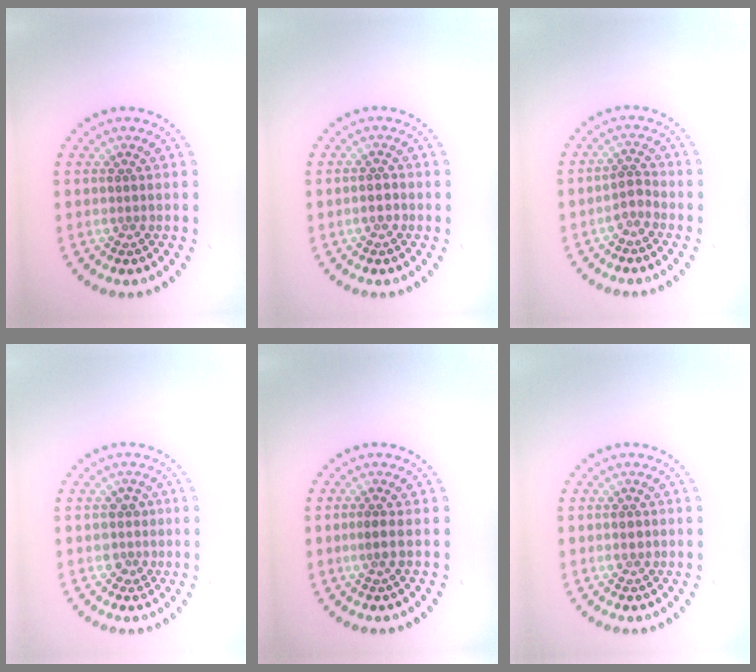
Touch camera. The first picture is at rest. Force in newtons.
{"total": 1.1, "press": 1.1, "slide": 0.4}
{"total": 1.4, "press": 1.1, "slide": 0.9}
{"total": 1.4, "press": 1.3, "slide": 0.7}
{"total": 1.3, "press": 1.0, "slide": 0.9}
{"total": 1.0, "press": 1.0, "slide": 0.0}